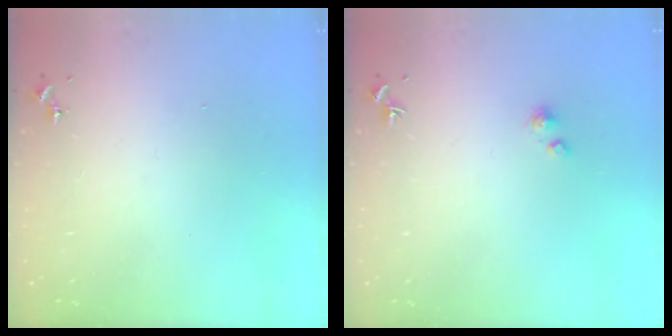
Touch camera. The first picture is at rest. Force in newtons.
{"total": 2.2, "press": 2.2, "slide": 0.2}